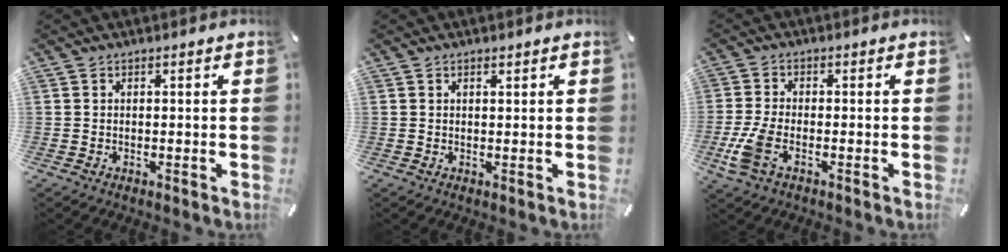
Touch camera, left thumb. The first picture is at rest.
{"total": 0.7, "force": [0.5, 0.3, 0.4], "torque": [-0.008, 0.000, 0.009]}
{"total": 6.4, "force": [-2.6, 3.0, 5.0], "torque": [-0.117, -0.005, -0.049]}